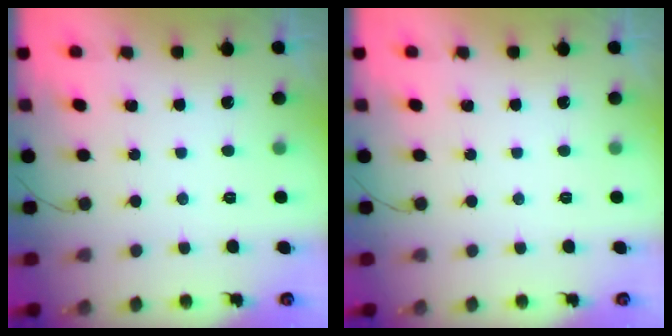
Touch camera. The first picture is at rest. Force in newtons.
{"total": 0.0}